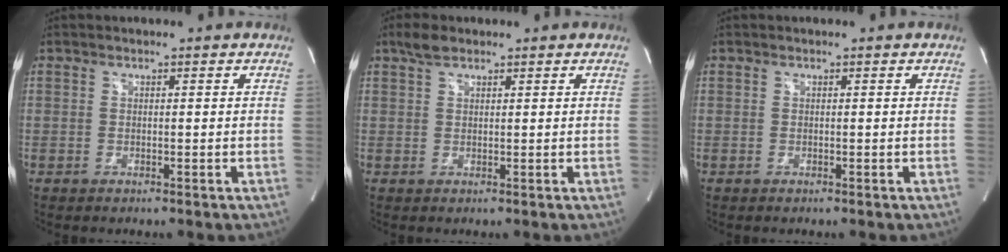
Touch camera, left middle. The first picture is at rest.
{"total": 2.4, "force": [1.9, 1.0, 1.2], "torque": [-0.031, 0.009, 0.037]}
{"total": 0.0}